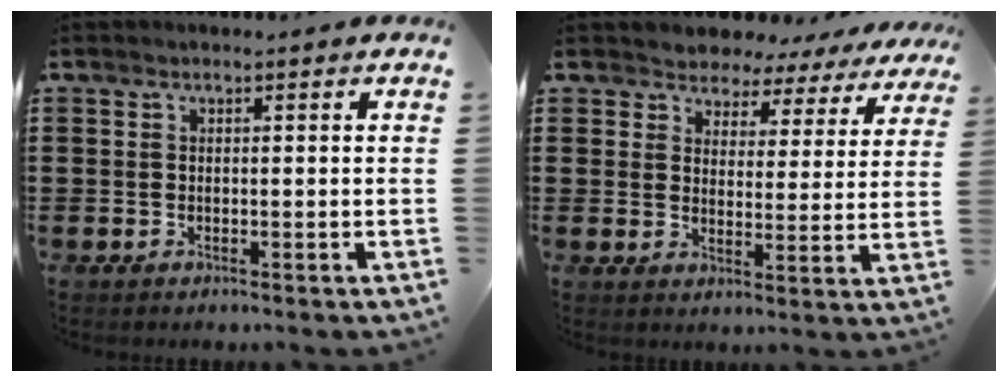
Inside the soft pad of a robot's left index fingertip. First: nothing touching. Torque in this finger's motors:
{"motor_torque": [2.14, 0.00, 0.45, -0.02]}